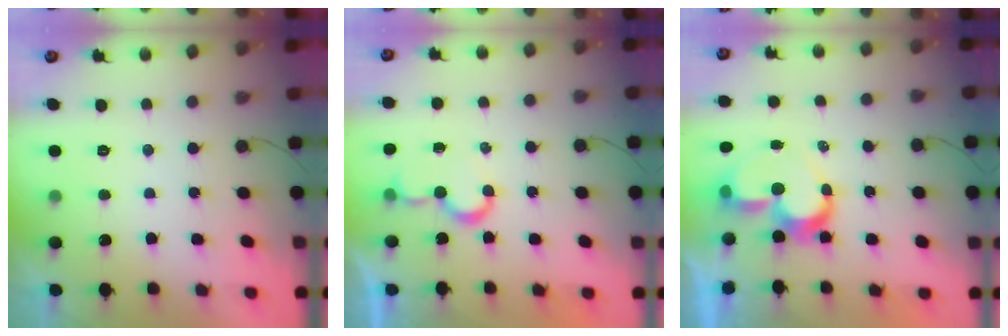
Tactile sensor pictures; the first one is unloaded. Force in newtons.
{"total": 5.8, "press": 5.8, "slide": 0.5}
{"total": 9.6, "press": 9.6, "slide": 0.7}